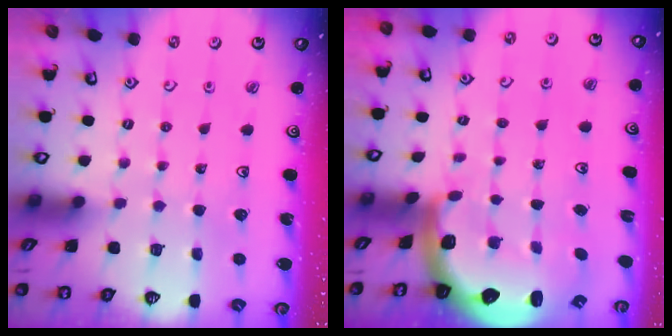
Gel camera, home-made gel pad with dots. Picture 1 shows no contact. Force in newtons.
{"total": 2.9, "press": 2.6, "slide": 1.4}